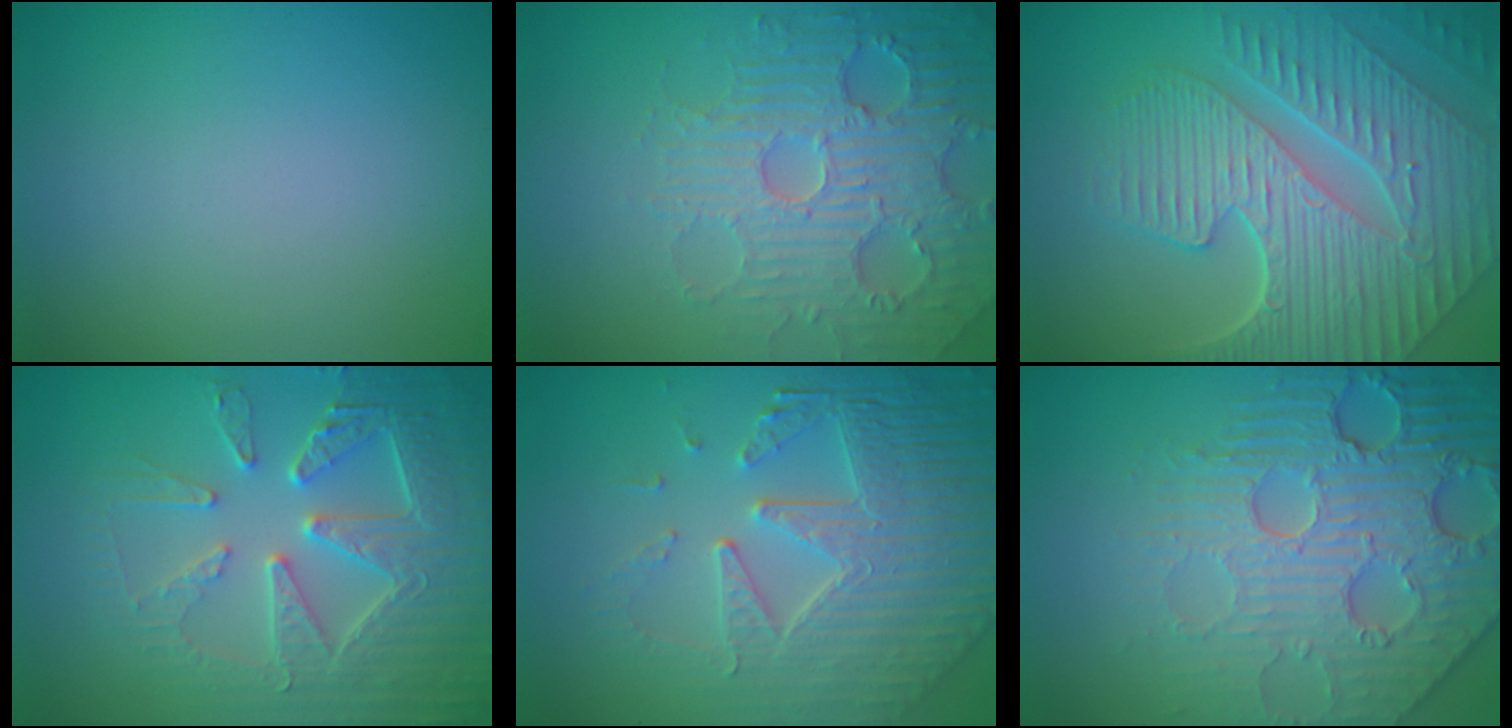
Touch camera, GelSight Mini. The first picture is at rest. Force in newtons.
{"total": 4.7, "press": 4.7, "slide": 0.9}
{"total": 9.8, "press": 6.5, "slide": 7.3}
{"total": 7.1, "press": 5.9, "slide": 3.9}
{"total": 8.2, "press": 5.7, "slide": 5.9}
{"total": 7.0, "press": 5.7, "slide": 4.0}